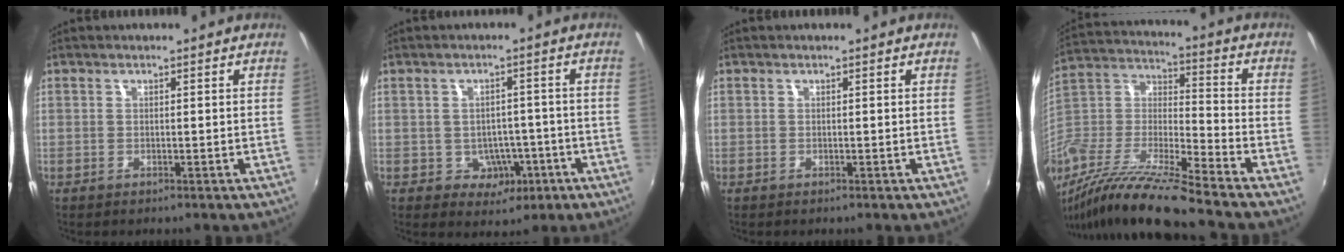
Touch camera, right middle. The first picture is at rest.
{"total": 5.7, "force": [-2.0, 4.9, 2.0], "torque": [-0.046, 0.012, -0.008]}
{"total": 0.0}
{"total": 18.9, "force": [-14.3, 1.5, 12.2], "torque": [-0.239, -0.020, -0.281]}